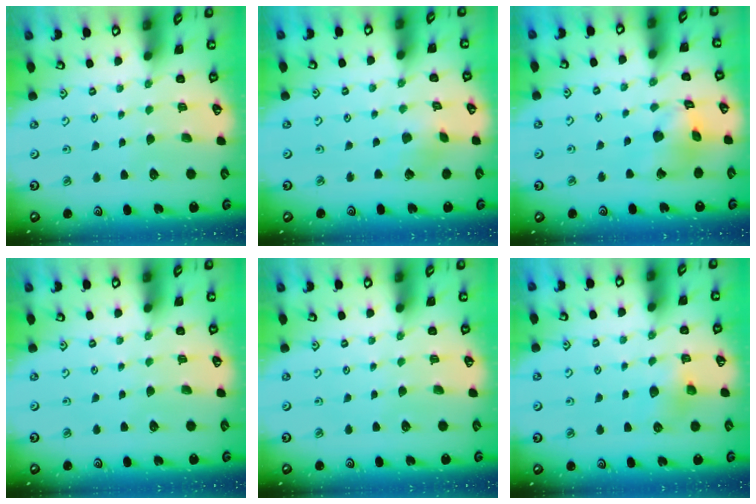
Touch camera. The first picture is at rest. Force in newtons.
{"total": 1.8, "press": 1.8, "slide": 0.1}
{"total": 10.3, "press": 10.3, "slide": 1.2}
{"total": 0.0}
{"total": 0.0}
{"total": 4.4, "press": 4.4, "slide": 0.3}